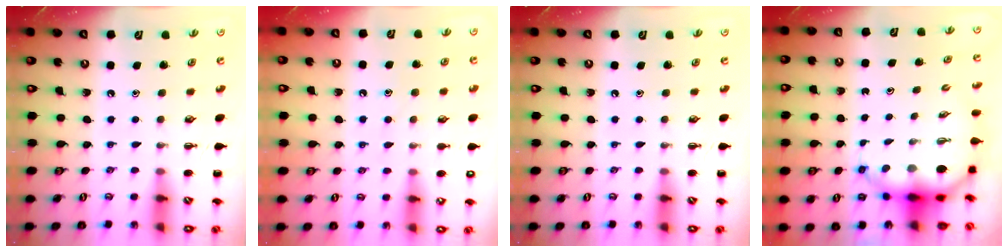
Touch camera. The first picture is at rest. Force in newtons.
{"total": 9.0, "press": 8.9, "slide": 1.4}
{"total": 0.0}
{"total": 7.0, "press": 6.7, "slide": 2.0}